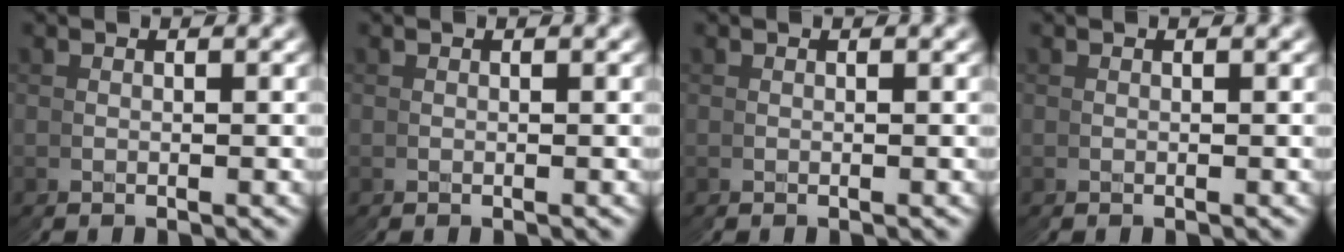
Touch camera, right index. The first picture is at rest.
{"total": 0.0}
{"total": 0.0}
{"total": 0.0}